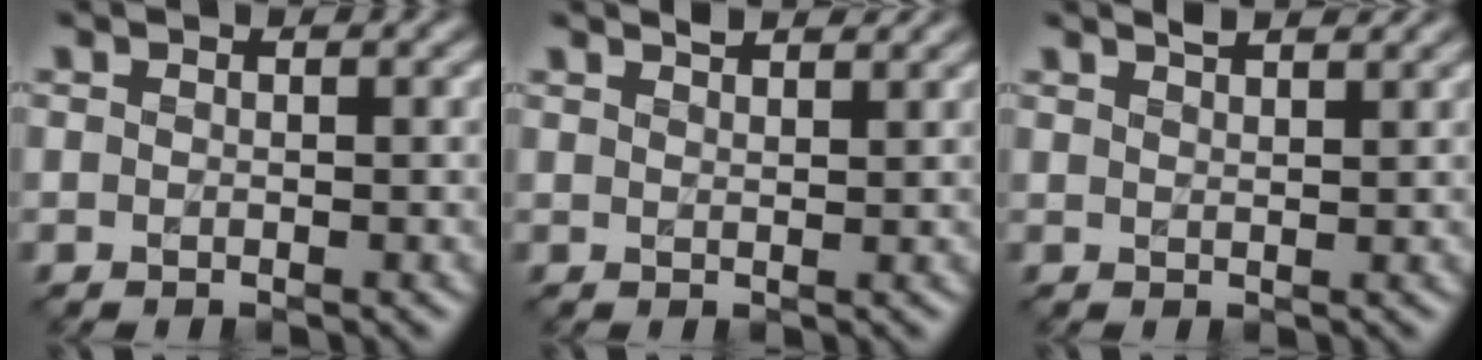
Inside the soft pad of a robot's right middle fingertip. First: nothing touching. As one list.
[{"total": 2.0, "force": [1.8, 0.4, 0.8], "torque": [-0.002, 0.004, 0.017]}, {"total": 2.4, "force": [2.0, 0.7, 1.2], "torque": [0.001, 0.009, 0.014]}]